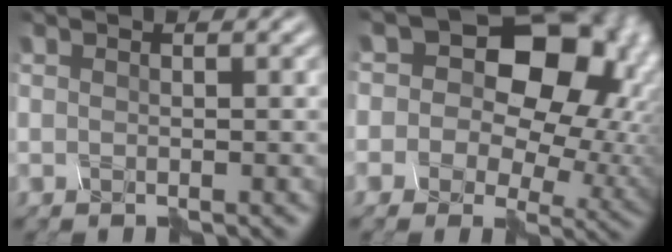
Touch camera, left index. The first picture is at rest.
{"total": 13.7, "force": [3.4, 10.3, 8.3], "torque": [-0.098, 0.034, 0.041]}